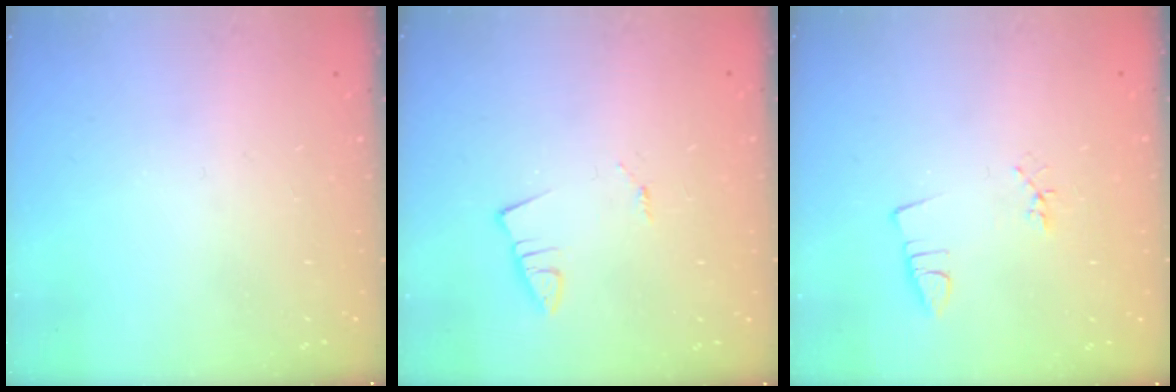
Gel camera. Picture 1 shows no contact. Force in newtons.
{"total": 1.0, "press": 1.0, "slide": 0.1}
{"total": 2.4, "press": 1.9, "slide": 1.5}